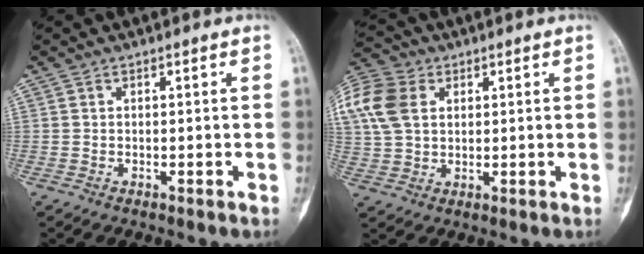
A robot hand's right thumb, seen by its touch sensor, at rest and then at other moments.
{"total": 13.7, "force": [4.0, 9.8, 8.7], "torque": [-0.197, 0.010, 0.074]}